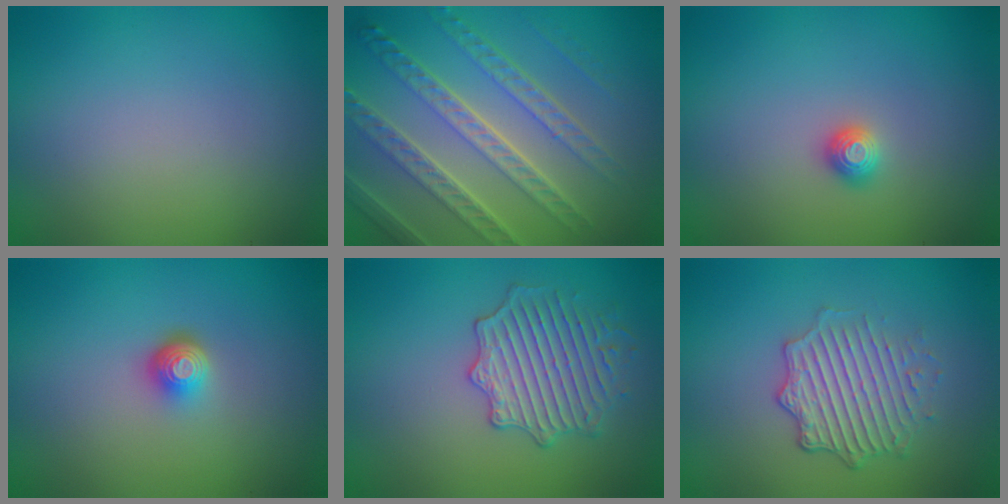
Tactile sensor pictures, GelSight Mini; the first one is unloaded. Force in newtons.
{"total": 7.9, "press": 5.5, "slide": 5.6}
{"total": 1.2, "press": 1.1, "slide": 0.2}
{"total": 2.3, "press": 1.5, "slide": 1.8}
{"total": 3.8, "press": 3.7, "slide": 0.6}
{"total": 4.9, "press": 3.5, "slide": 3.3}